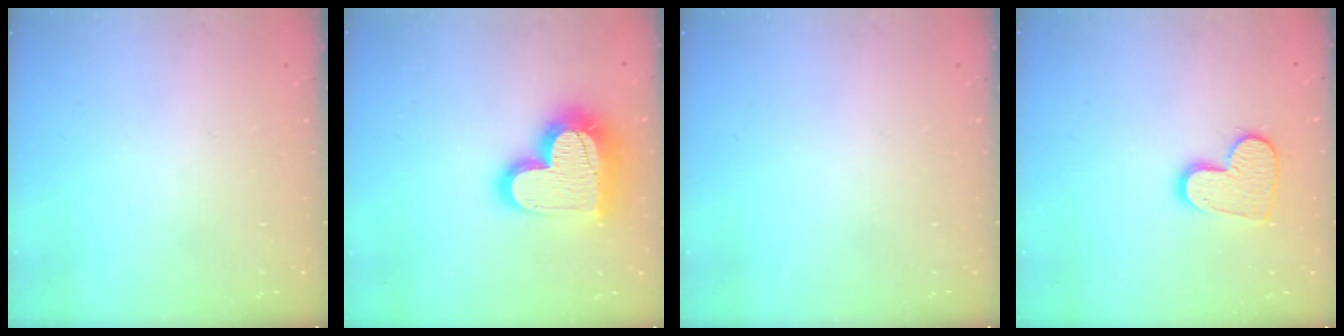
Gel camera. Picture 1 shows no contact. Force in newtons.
{"total": 21.1, "press": 21.1, "slide": 1.5}
{"total": 0.0}
{"total": 12.0, "press": 11.9, "slide": 0.8}